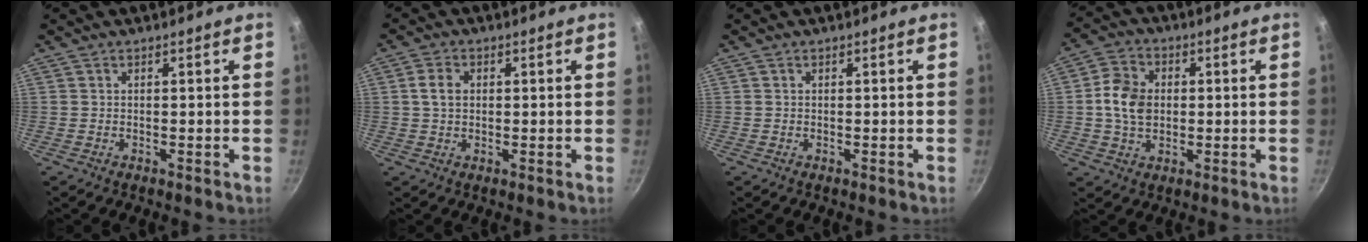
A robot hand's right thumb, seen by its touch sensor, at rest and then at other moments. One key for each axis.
{"total": 3.6, "fx": 0.5, "fy": 2.7, "fz": 2.3, "tx": -0.036, "ty": 0.007, "tz": 0.007}
{"total": 0.0}
{"total": 8.7, "fx": 0.3, "fy": 6.7, "fz": 5.7, "tx": -0.088, "ty": 0.012, "tz": -0.002}